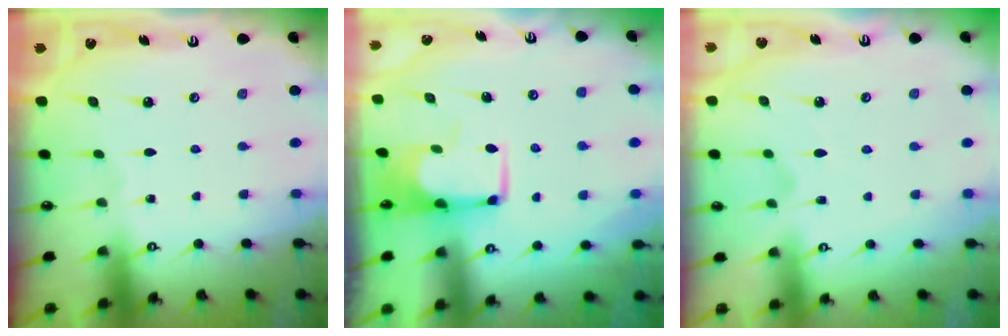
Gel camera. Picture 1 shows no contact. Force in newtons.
{"total": 2.0, "press": 2.0, "slide": 0.2}
{"total": 1.1, "press": 0.2, "slide": 1.1}